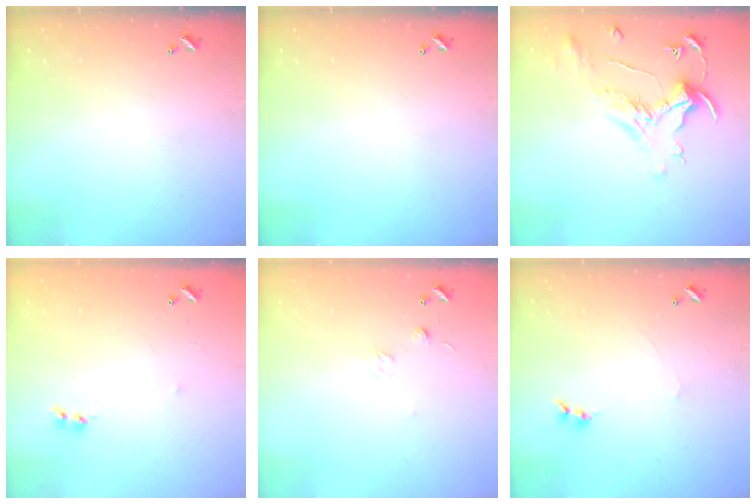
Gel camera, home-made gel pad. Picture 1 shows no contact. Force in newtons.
{"total": 0.0}
{"total": 1.6, "press": 1.4, "slide": 0.7}
{"total": 5.7, "press": 5.7, "slide": 0.7}
{"total": 2.5, "press": 2.3, "slide": 1.0}
{"total": 0.0}